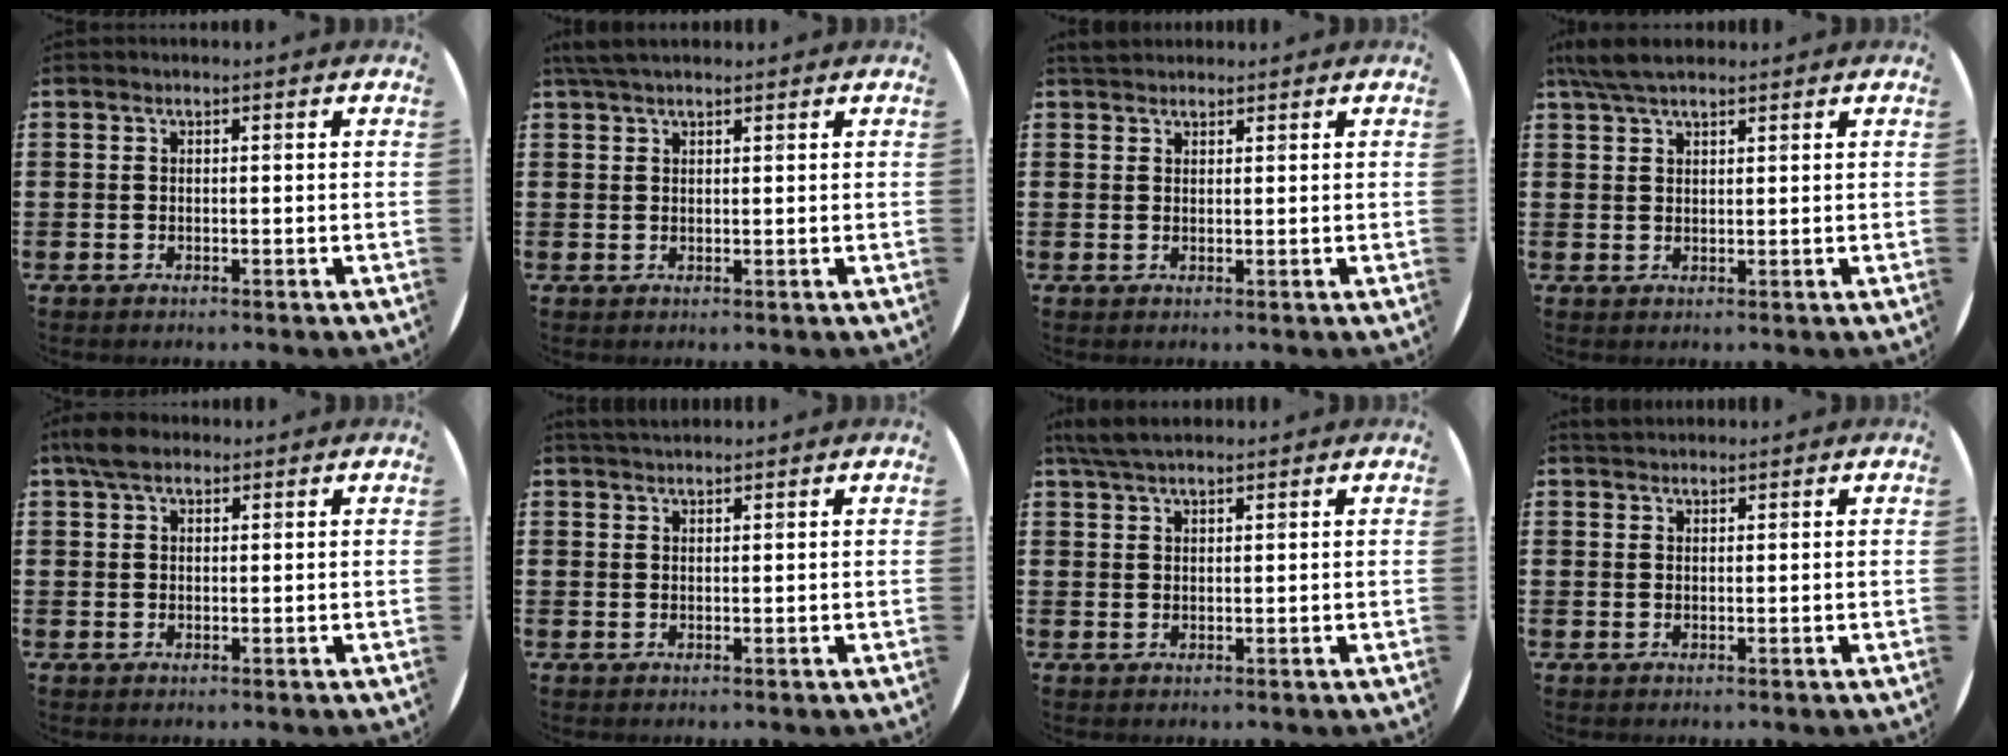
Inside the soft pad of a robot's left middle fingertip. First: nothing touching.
{"total": 2.4, "force": [2.0, 0.6, 1.1], "torque": [-0.025, 0.006, 0.038]}
{"total": 1.6, "force": [1.5, 0.5, 0.2], "torque": [-0.006, 0.005, 0.030]}
{"total": 4.7, "force": [3.8, 1.3, 2.4], "torque": [-0.055, 0.003, 0.070]}
{"total": 3.3, "force": [2.5, 1.5, 1.7], "torque": [-0.038, 0.009, 0.046]}
{"total": 1.6, "force": [1.5, 0.3, 0.5], "torque": [-0.010, 0.004, 0.027]}
{"total": 3.8, "force": [3.3, 0.9, 1.8], "torque": [-0.042, 0.003, 0.061]}
{"total": 1.1, "force": [1.1, 0.3, 0.0], "torque": [0.000, 0.003, 0.021]}